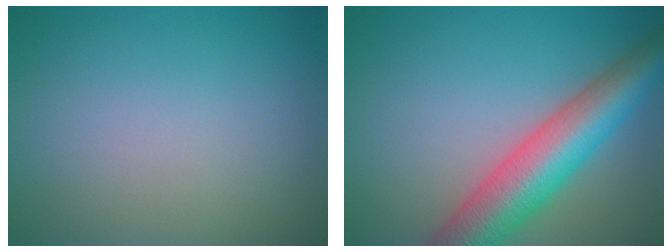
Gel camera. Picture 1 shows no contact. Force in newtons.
{"total": 8.6, "press": 8.6, "slide": 0.4}